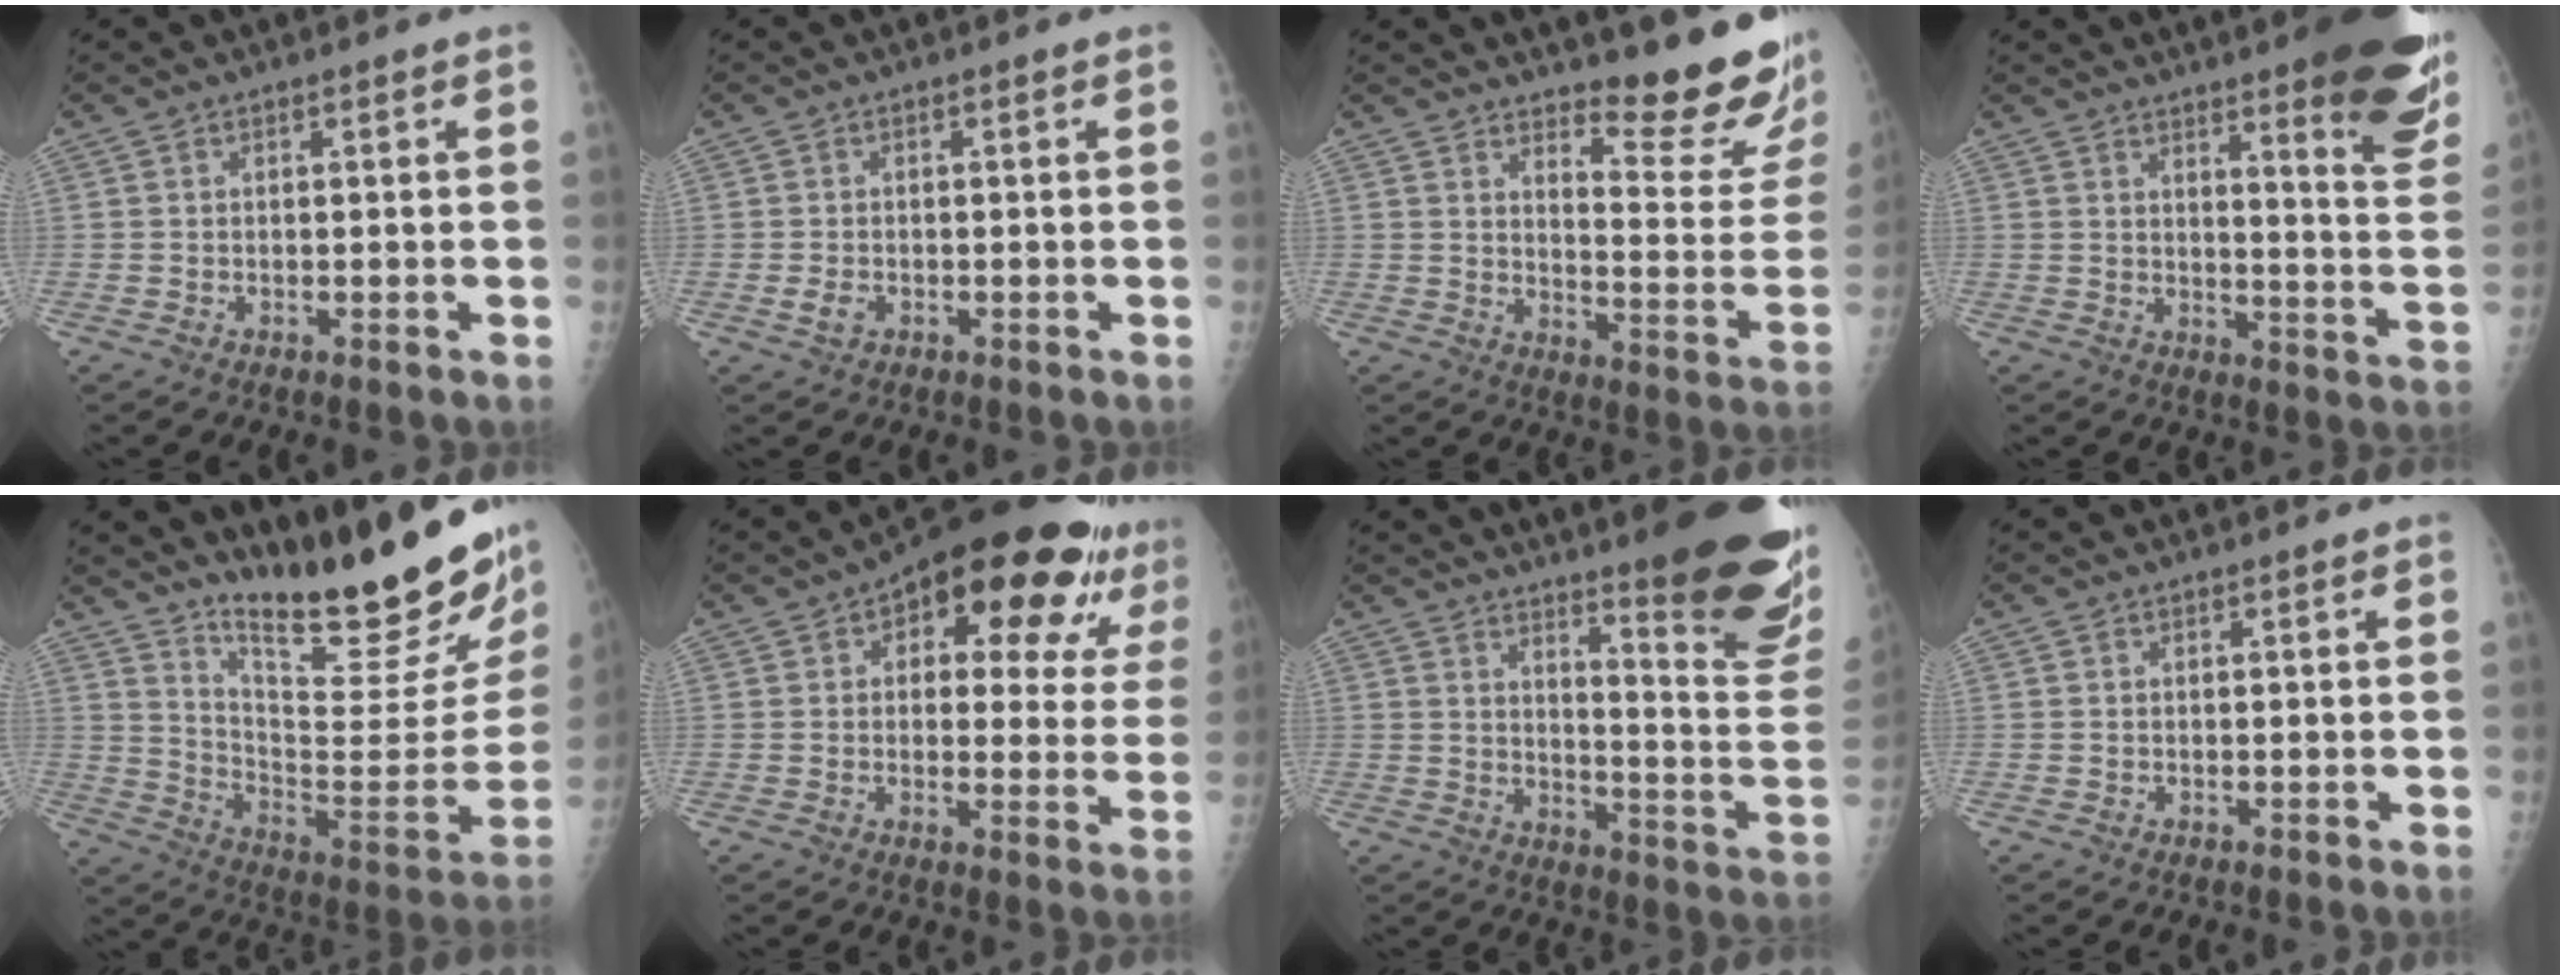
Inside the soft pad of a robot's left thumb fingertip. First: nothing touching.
{"total": 1.9, "force": [-0.6, 1.4, 1.2], "torque": [-0.020, 0.000, -0.010]}
{"total": 16.0, "force": [13.0, 2.7, 9.0], "torque": [-0.088, -0.139, 0.170]}
{"total": 20.1, "force": [12.3, 3.9, 15.5], "torque": [-0.168, -0.068, 0.154]}
{"total": 26.9, "force": [20.3, 4.3, 17.2], "torque": [-0.236, -0.143, 0.305]}
{"total": 20.1, "force": [10.0, 9.1, 14.9], "torque": [-0.155, 0.001, 0.131]}
{"total": 21.6, "force": [14.4, 3.5, 15.7], "torque": [-0.175, -0.111, 0.191]}
{"total": 0.0}